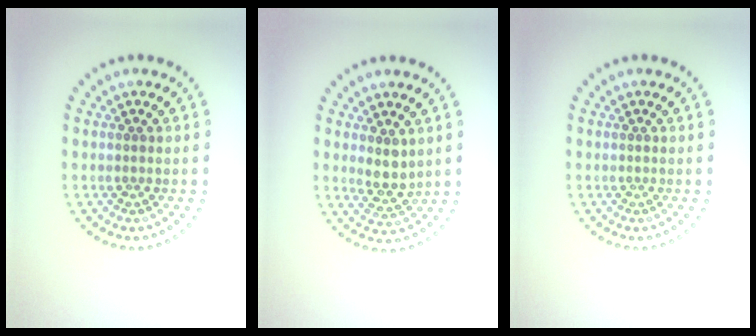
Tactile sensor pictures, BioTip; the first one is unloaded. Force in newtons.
{"total": 2.3, "press": 2.0, "slide": 1.1}
{"total": 0.0}